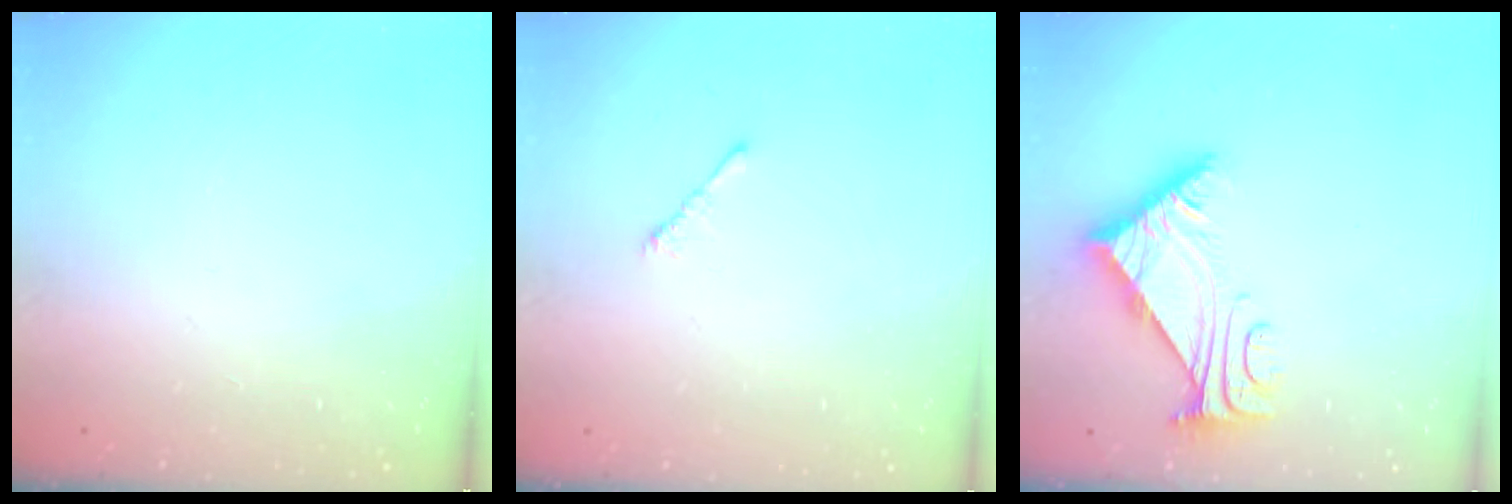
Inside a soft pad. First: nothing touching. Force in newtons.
{"total": 2.3, "press": 2.2, "slide": 0.6}
{"total": 5.6, "press": 5.5, "slide": 0.8}